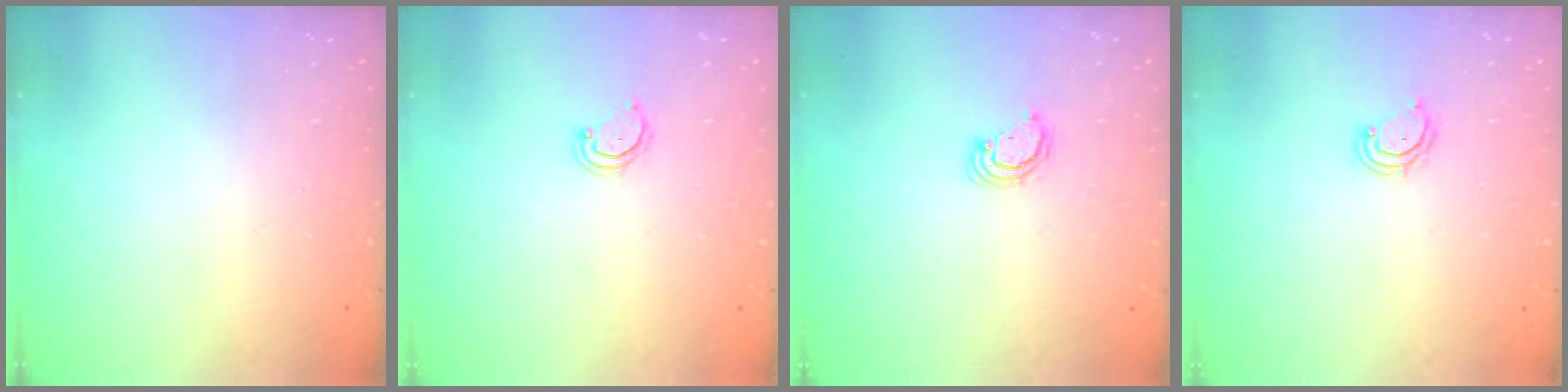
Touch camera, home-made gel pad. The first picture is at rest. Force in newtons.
{"total": 3.1, "press": 3.1, "slide": 0.2}
{"total": 2.9, "press": 2.9, "slide": 0.3}
{"total": 3.5, "press": 3.5, "slide": 0.2}